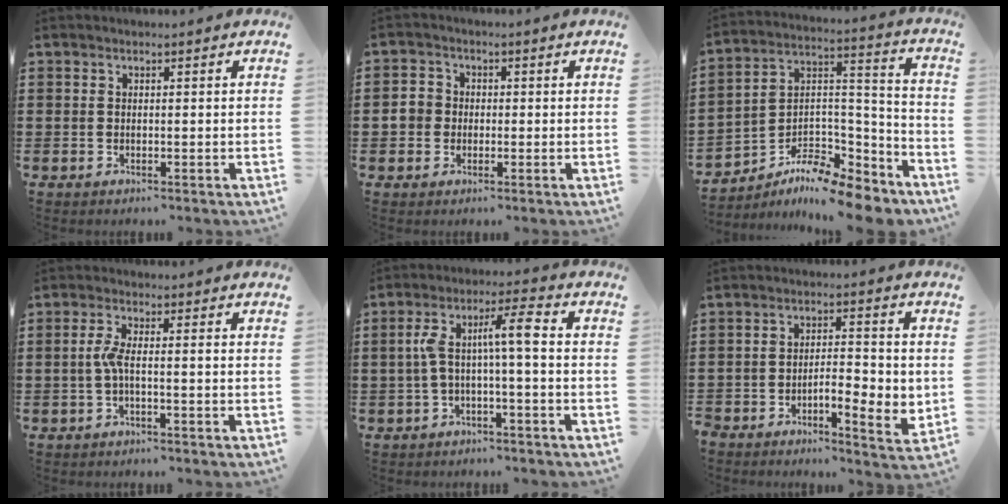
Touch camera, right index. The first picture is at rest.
{"total": 2.9, "force": [-0.3, 2.7, 1.1], "torque": [-0.031, 0.008, -0.009]}
{"total": 9.7, "force": [-8.6, 2.8, 3.5], "torque": [-0.057, 0.020, -0.166]}
{"total": 3.4, "force": [-0.6, 0.4, 3.3], "torque": [-0.077, -0.004, -0.019]}
{"total": 8.0, "force": [-0.3, 1.7, 7.8], "torque": [-0.159, 0.007, -0.016]}
{"total": 4.9, "force": [-2.3, 1.7, 3.9], "torque": [-0.060, -0.001, -0.045]}